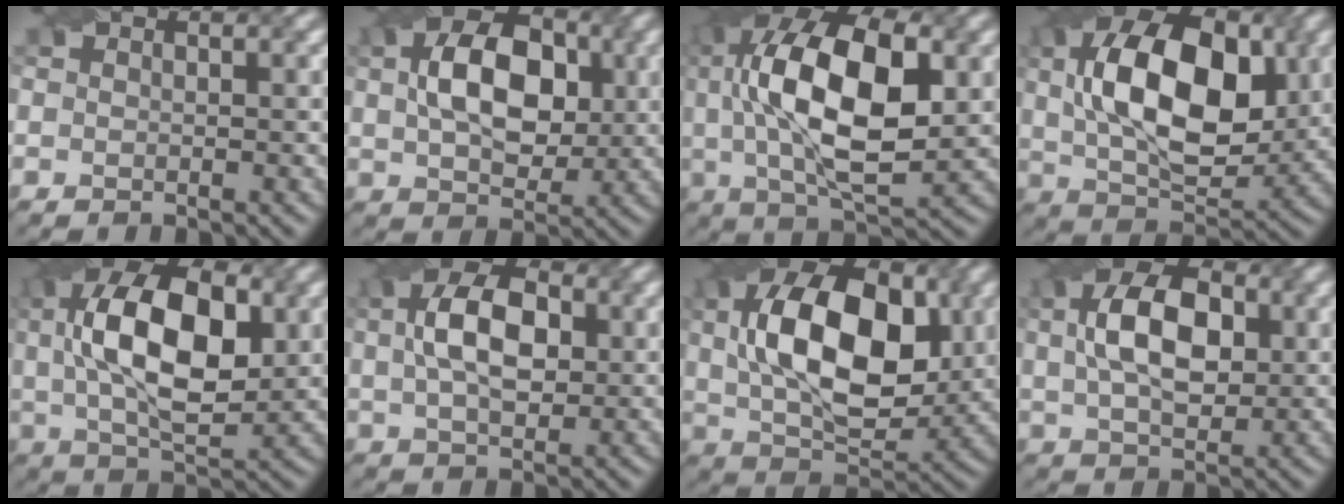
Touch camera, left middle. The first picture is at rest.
{"total": 8.8, "force": [1.4, 5.5, 6.6], "torque": [-0.118, 0.010, 0.023]}
{"total": 13.8, "force": [1.8, 6.3, 12.1], "torque": [-0.218, 0.014, 0.029]}
{"total": 13.2, "force": [2.0, 7.4, 10.8], "torque": [-0.182, 0.014, 0.033]}
{"total": 12.4, "force": [2.0, 6.3, 10.6], "torque": [-0.186, 0.014, 0.033]}
{"total": 7.3, "force": [1.3, 4.2, 5.8], "torque": [-0.108, 0.016, 0.018]}
{"total": 13.5, "force": [1.9, 7.7, 11.0], "torque": [-0.185, 0.015, 0.031]}
{"total": 8.3, "force": [1.5, 4.8, 6.6], "torque": [-0.123, 0.015, 0.024]}